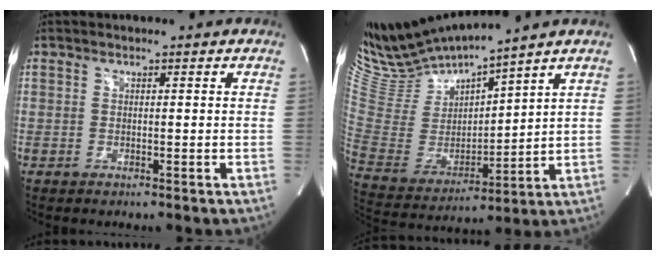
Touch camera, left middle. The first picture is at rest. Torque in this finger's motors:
{"motor_torque": [-0.25, -0.21, -0.23, 0.00]}